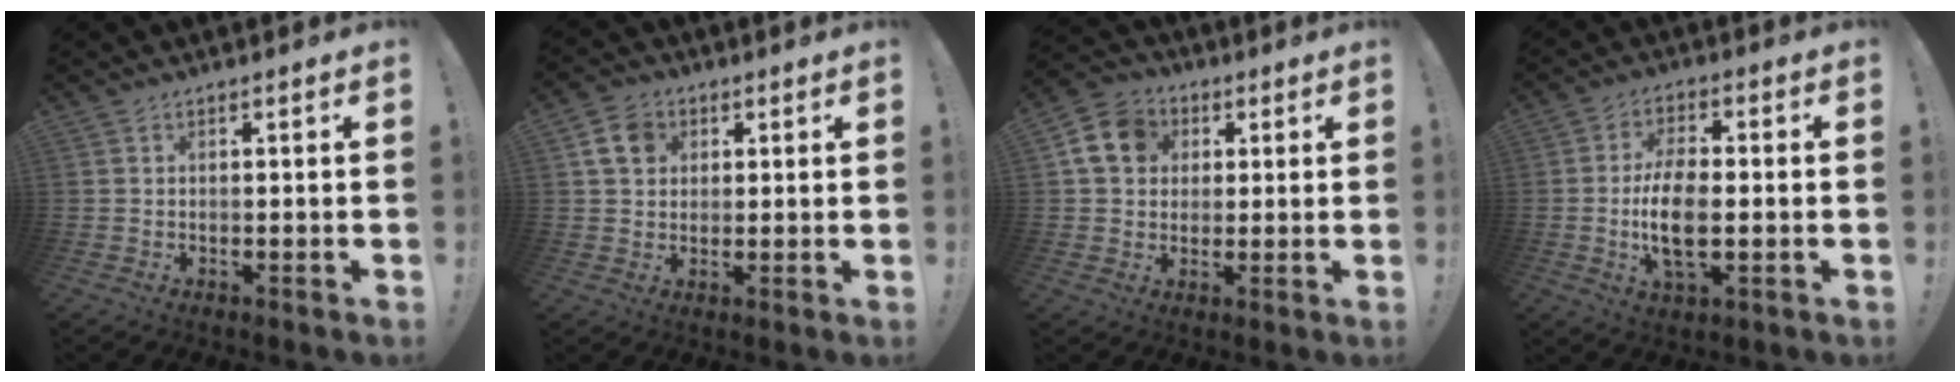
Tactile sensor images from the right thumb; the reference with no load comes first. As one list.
[{"total": 8.1, "force": [3.1, 6.4, 3.9], "torque": [-0.062, 0.002, 0.064]}, {"total": 11.4, "force": [3.1, 9.7, 5.2], "torque": [-0.079, 0.006, 0.067]}, {"total": 11.7, "force": [-1.5, 5.5, 10.2], "torque": [-0.197, -0.004, -0.029]}]